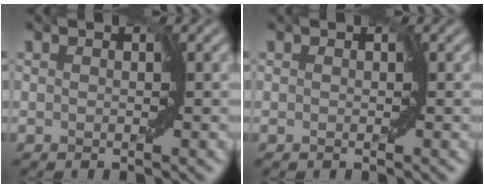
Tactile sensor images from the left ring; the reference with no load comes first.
{"total": 0.0}